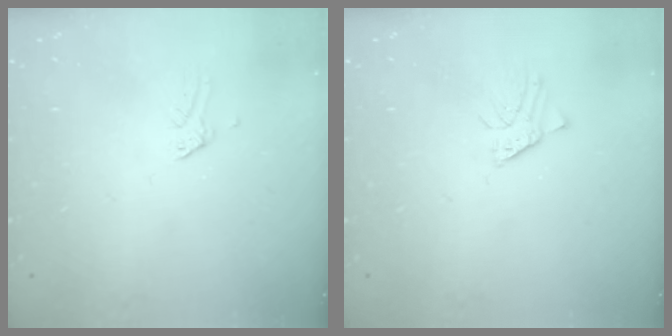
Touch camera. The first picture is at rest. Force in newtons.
{"total": 1.6, "press": 1.6, "slide": 0.0}